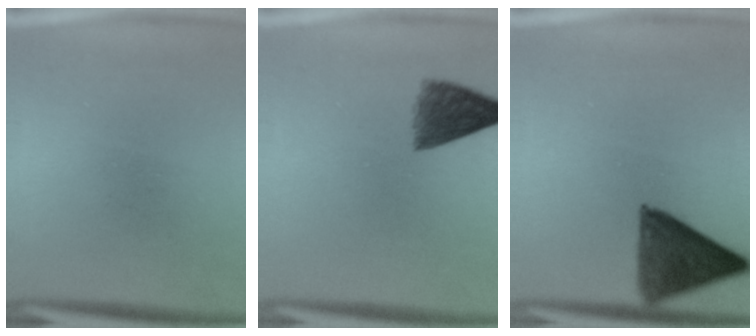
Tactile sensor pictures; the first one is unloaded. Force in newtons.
{"total": 6.0}
{"total": 11.1}